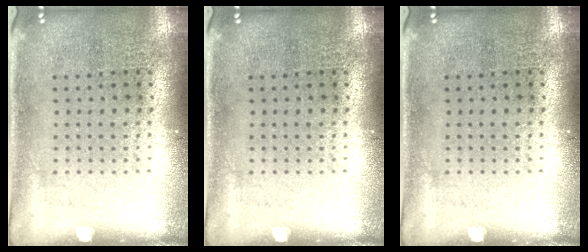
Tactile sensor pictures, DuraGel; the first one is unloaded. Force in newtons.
{"total": 0.0}
{"total": 0.0}